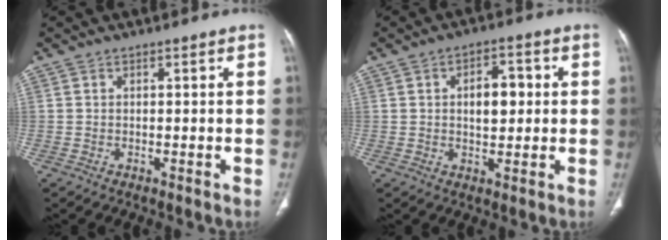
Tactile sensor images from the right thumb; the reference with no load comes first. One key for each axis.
{"total": 6.8, "fx": 0.9, "fy": 3.8, "fz": 5.6, "tx": -0.068, "ty": 0.008, "tz": 0.012}